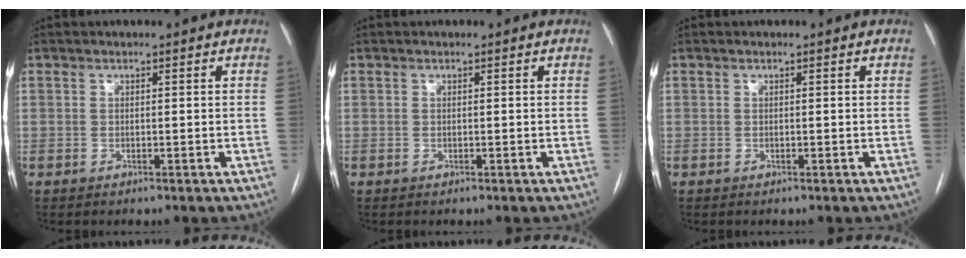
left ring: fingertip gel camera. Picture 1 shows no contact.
{"total": 0.0}
{"total": 0.0}